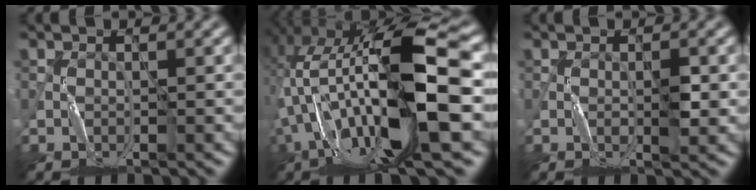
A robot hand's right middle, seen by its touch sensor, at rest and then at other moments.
{"total": 15.2, "force": [-1.9, 4.3, 14.5], "torque": [-0.272, 0.020, -0.027]}
{"total": 1.3, "force": [0.0, 0.2, 1.3], "torque": [-0.020, -0.002, 0.001]}